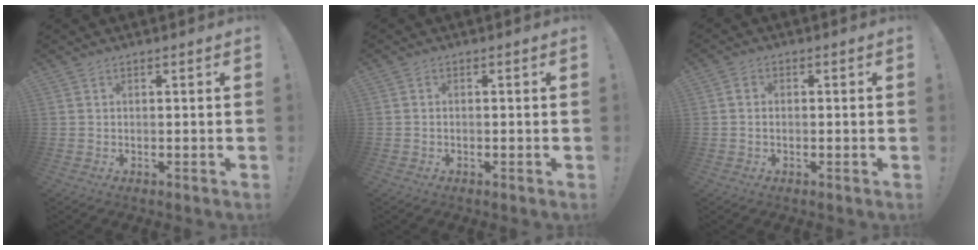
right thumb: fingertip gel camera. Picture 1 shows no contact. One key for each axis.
{"total": 0.6, "fx": -0.5, "fy": 0.3, "fz": 0.1, "tx": -0.006, "ty": 0.002, "tz": -0.008}
{"total": 1.8, "fx": -0.4, "fy": 1.4, "fz": 1.1, "tx": -0.015, "ty": 0.005, "tz": -0.009}